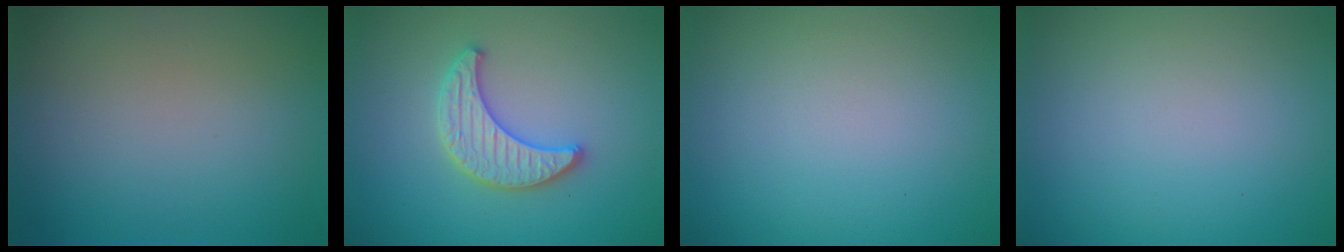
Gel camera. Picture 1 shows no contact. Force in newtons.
{"total": 3.4, "press": 3.3, "slide": 0.4}
{"total": 0.0}
{"total": 0.0}